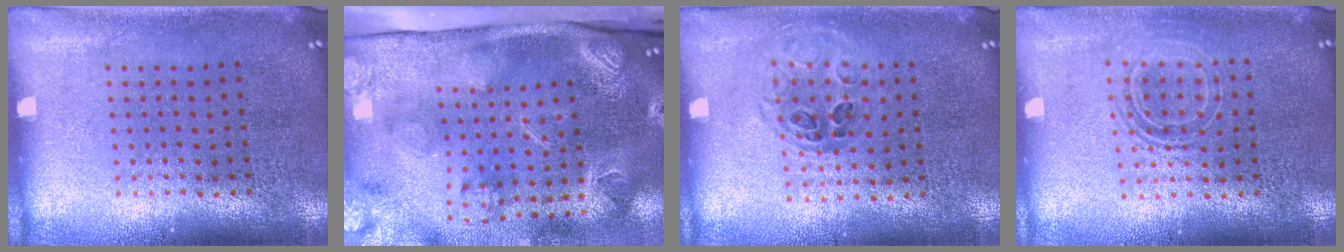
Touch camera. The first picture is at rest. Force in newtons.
{"total": 4.5, "press": 3.3, "slide": 3.0}
{"total": 0.9, "press": 0.9, "slide": 0.2}
{"total": 1.5, "press": 1.2, "slide": 0.9}